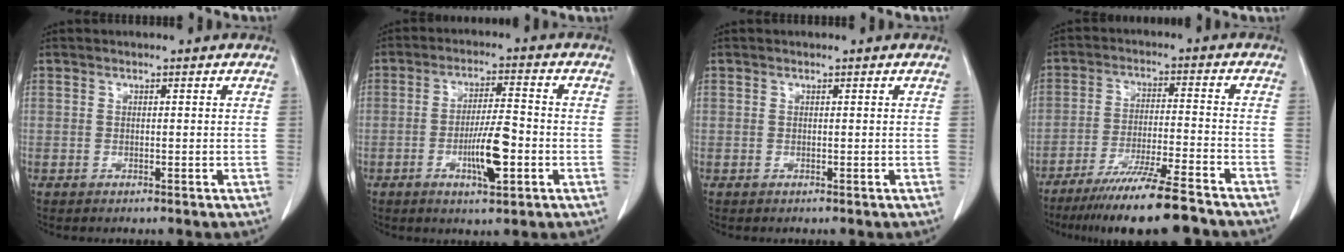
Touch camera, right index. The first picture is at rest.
{"total": 7.6, "force": [-2.5, 1.3, 7.0], "torque": [-0.129, -0.001, -0.040]}
{"total": 0.0}
{"total": 13.4, "force": [-11.0, 0.0, 7.8], "torque": [-0.125, -0.032, -0.177]}